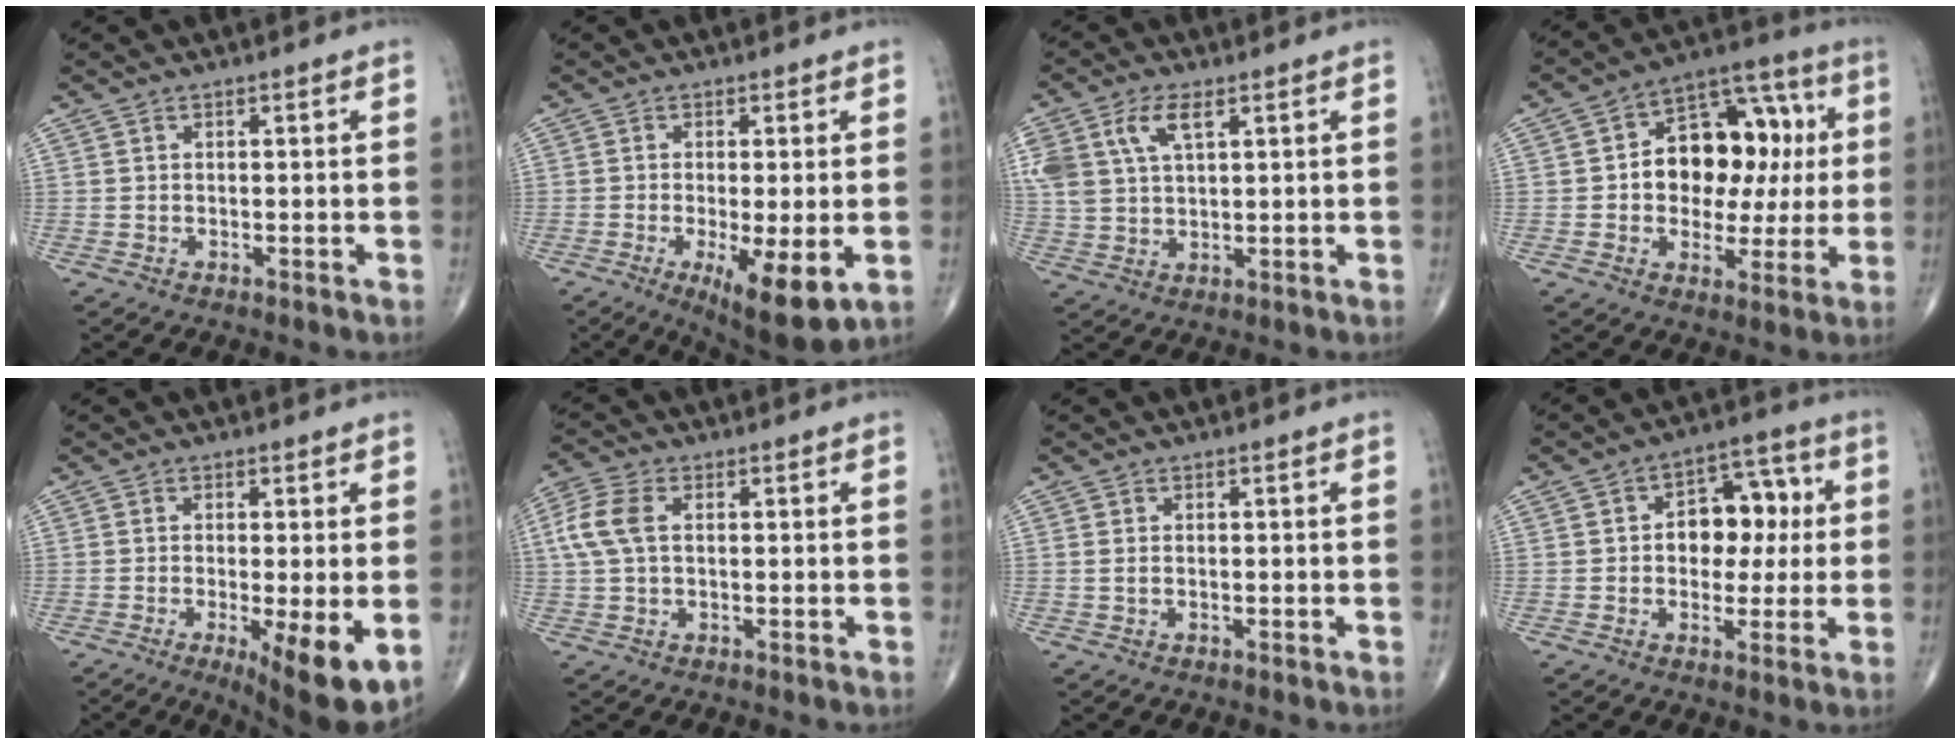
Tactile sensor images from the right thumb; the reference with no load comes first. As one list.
[{"total": 10.6, "force": [-3.1, 3.0, 9.7], "torque": [-0.154, -0.022, -0.042]}, {"total": 10.2, "force": [4.3, 5.5, 7.4], "torque": [-0.170, 0.001, 0.086]}, {"total": 17.7, "force": [1.6, 12.0, 12.9], "torque": [-0.129, 0.033, 0.024]}, {"total": 10.9, "force": [-2.8, 2.6, 10.2], "torque": [-0.150, -0.026, -0.038]}, {"total": 6.9, "force": [1.1, 4.1, 5.4], "torque": [-0.139, 0.018, 0.019]}, {"total": 0.9, "force": [-0.1, 0.5, 0.7], "torque": [-0.018, 0.000, -0.002]}, {"total": 12.4, "force": [1.1, 8.5, 9.0], "torque": [-0.077, 0.026, 0.012]}]